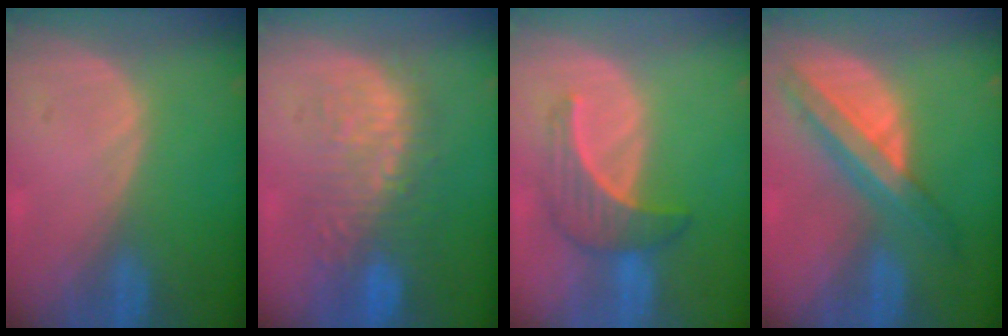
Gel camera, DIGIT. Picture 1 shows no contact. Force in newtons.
{"total": 10.1, "press": 9.0, "slide": 4.5}
{"total": 5.7, "press": 5.6, "slide": 0.9}
{"total": 8.2, "press": 6.9, "slide": 4.4}